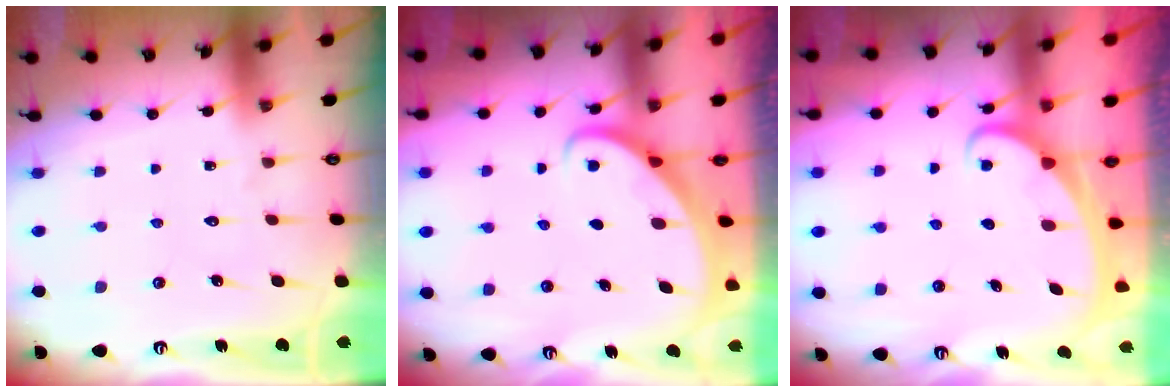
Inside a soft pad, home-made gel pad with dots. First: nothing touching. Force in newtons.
{"total": 2.4, "press": 2.4, "slide": 0.2}
{"total": 1.9, "press": 1.9, "slide": 0.1}